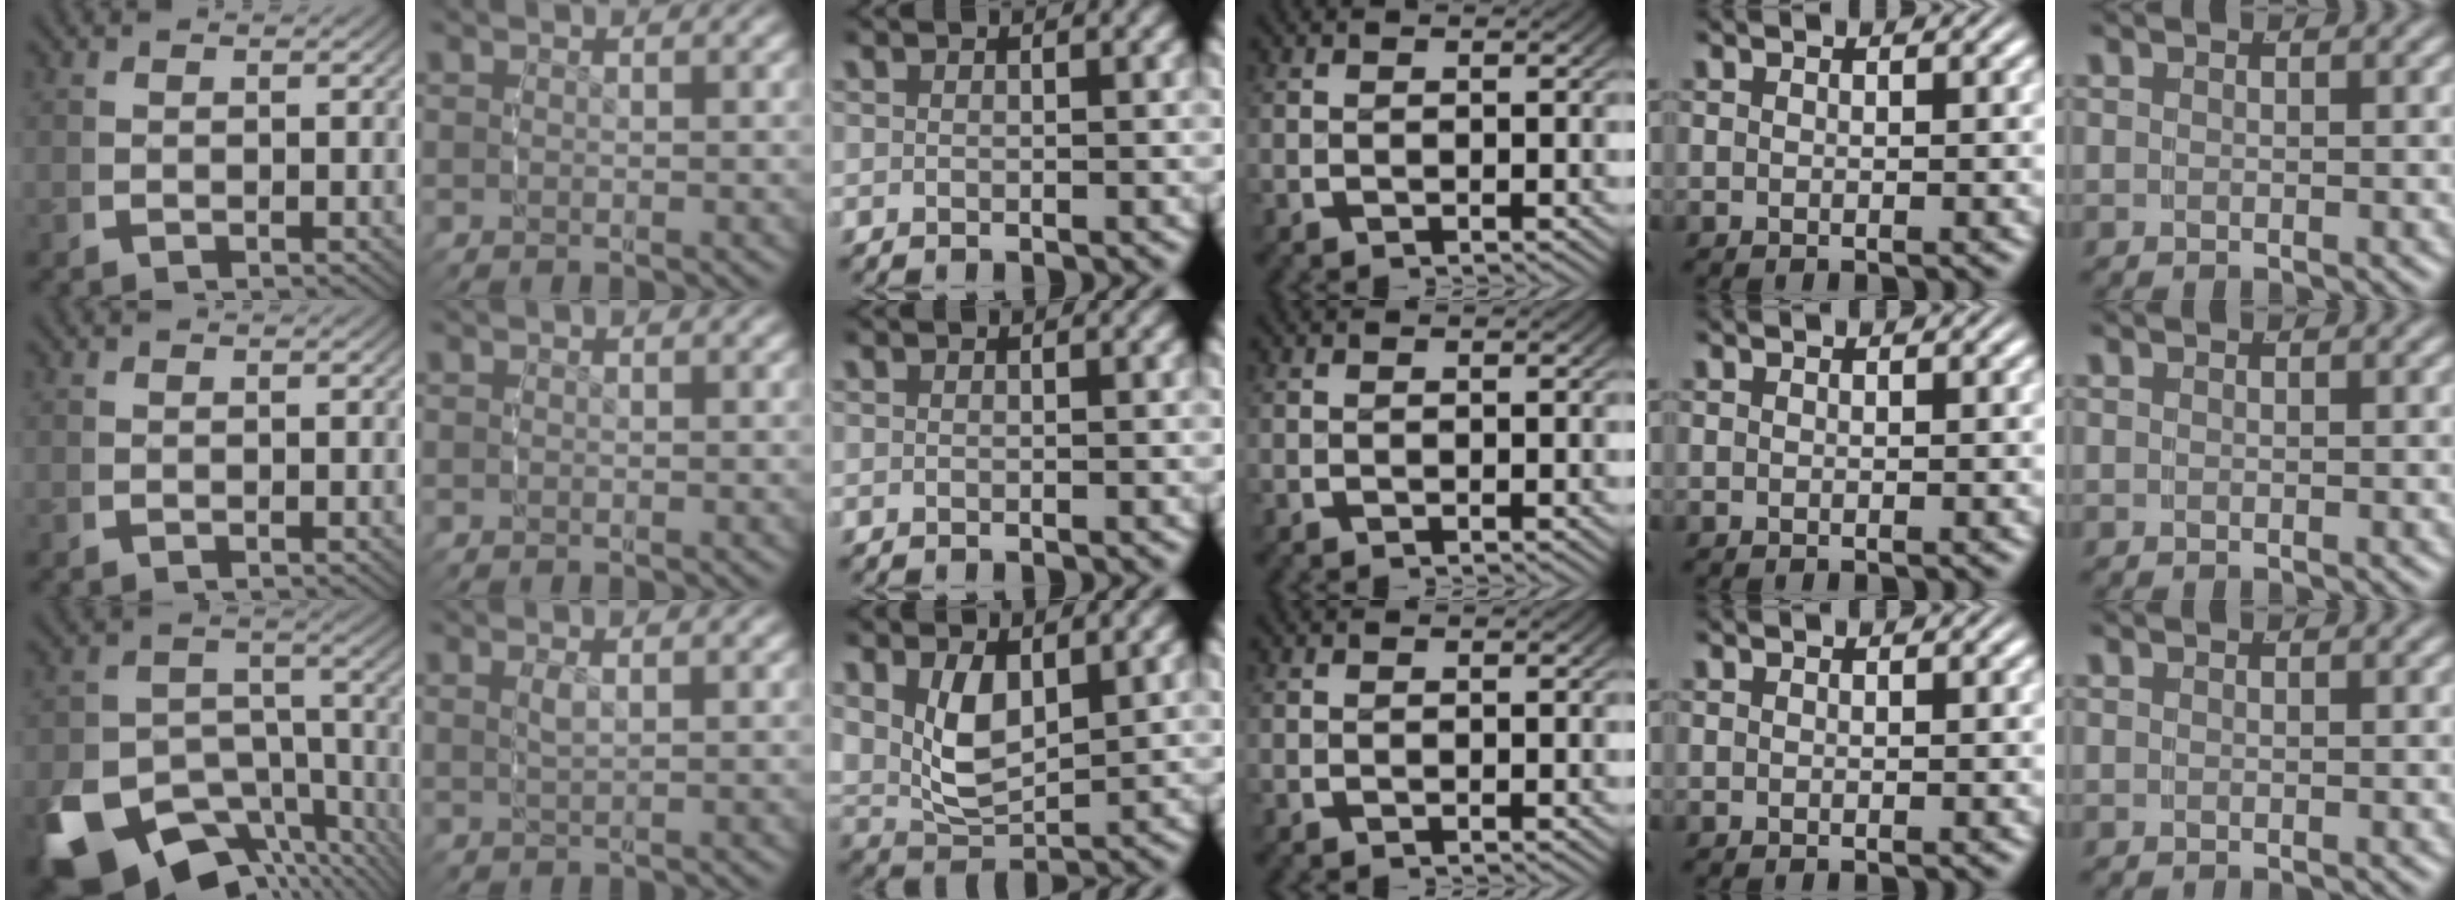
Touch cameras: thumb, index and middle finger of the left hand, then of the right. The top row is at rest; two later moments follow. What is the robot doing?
{"motion": "grasp_and_lifting", "object": "ethernet cable"}